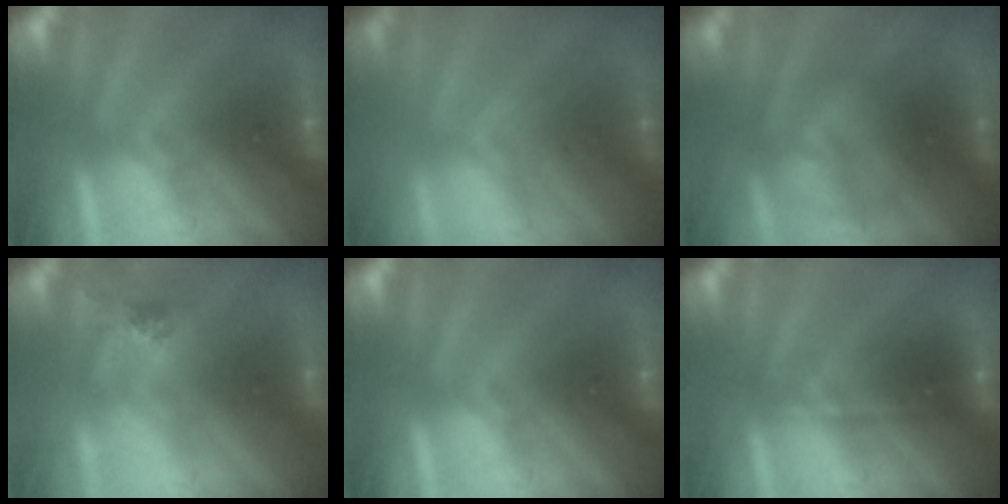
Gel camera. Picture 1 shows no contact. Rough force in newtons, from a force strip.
{"total": 2.5}
{"total": 2.3}
{"total": 2.4}
{"total": 0.0}
{"total": 2.4}